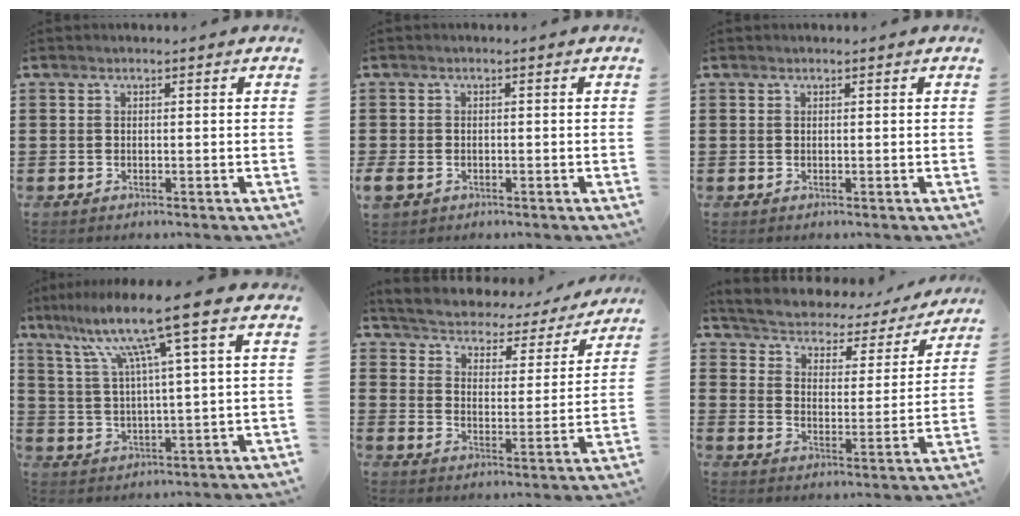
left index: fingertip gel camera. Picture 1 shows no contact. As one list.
[{"total": 1.5, "force": [-0.8, 1.1, 0.6], "torque": [-0.030, -0.003, -0.023]}, {"total": 0.0}, {"total": 10.9, "force": [6.5, -0.5, 8.8], "torque": [-0.186, -0.015, 0.105]}, {"total": 2.9, "force": [2.9, 0.6, -0.1], "torque": [-0.022, -0.028, 0.038]}, {"total": 2.6, "force": [2.4, 0.9, 0.3], "torque": [-0.027, -0.024, 0.030]}]